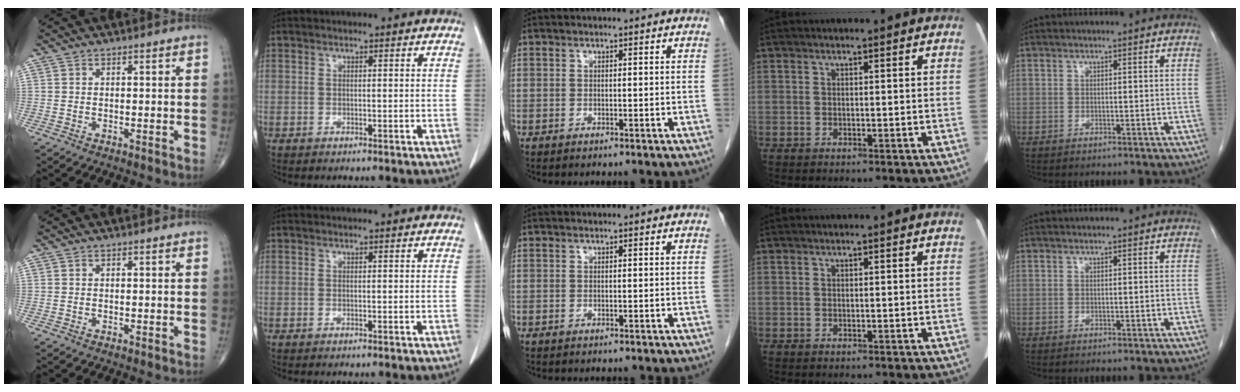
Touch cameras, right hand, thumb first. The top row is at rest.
{}